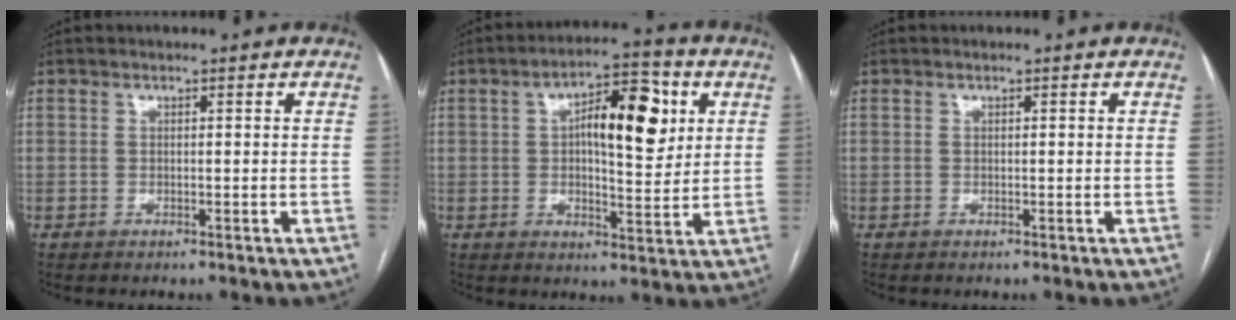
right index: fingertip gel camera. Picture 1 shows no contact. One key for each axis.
{"total": 11.8, "fx": 3.2, "fy": 4.1, "fz": 10.6, "tx": -0.163, "ty": 0.021, "tz": 0.047}
{"total": 0.0}